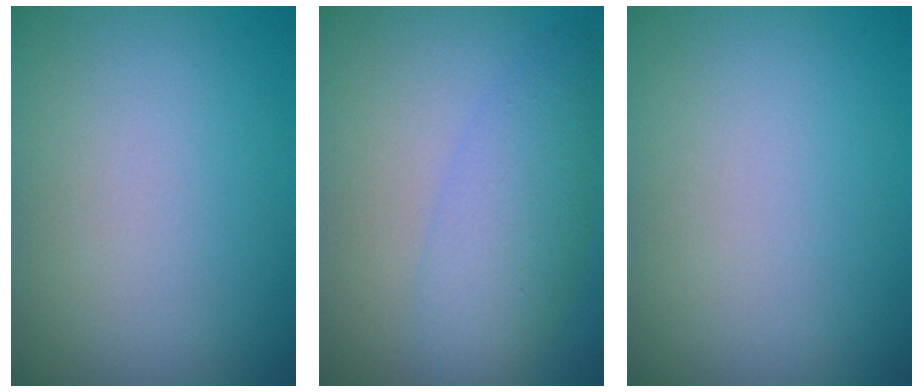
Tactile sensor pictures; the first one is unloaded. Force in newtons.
{"total": 4.3, "press": 4.3, "slide": 0.0}
{"total": 0.0}